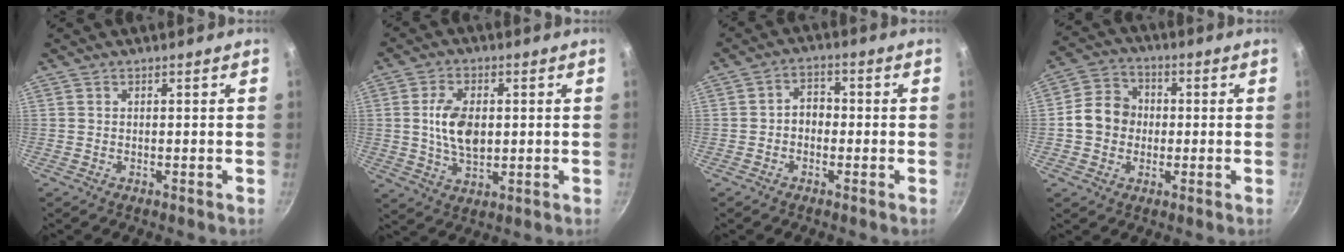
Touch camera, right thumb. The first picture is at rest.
{"total": 9.4, "force": [0.7, 5.6, 7.4], "torque": [-0.125, -0.004, 0.014]}
{"total": 4.1, "force": [-0.7, 3.2, 2.5], "torque": [-0.019, 0.017, -0.020]}
{"total": 8.9, "force": [-0.4, 7.7, 4.3], "torque": [-0.043, 0.019, -0.025]}